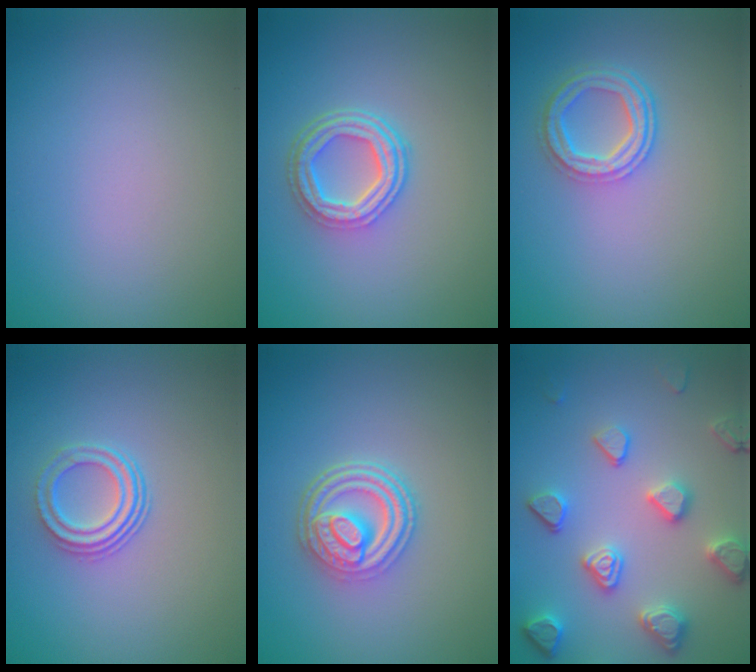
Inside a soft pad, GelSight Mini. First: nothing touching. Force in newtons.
{"total": 4.3, "press": 3.3, "slide": 2.6}
{"total": 3.8, "press": 2.9, "slide": 2.4}
{"total": 3.0, "press": 2.2, "slide": 2.1}
{"total": 4.8, "press": 3.7, "slide": 3.0}
{"total": 4.9, "press": 4.4, "slide": 2.3}